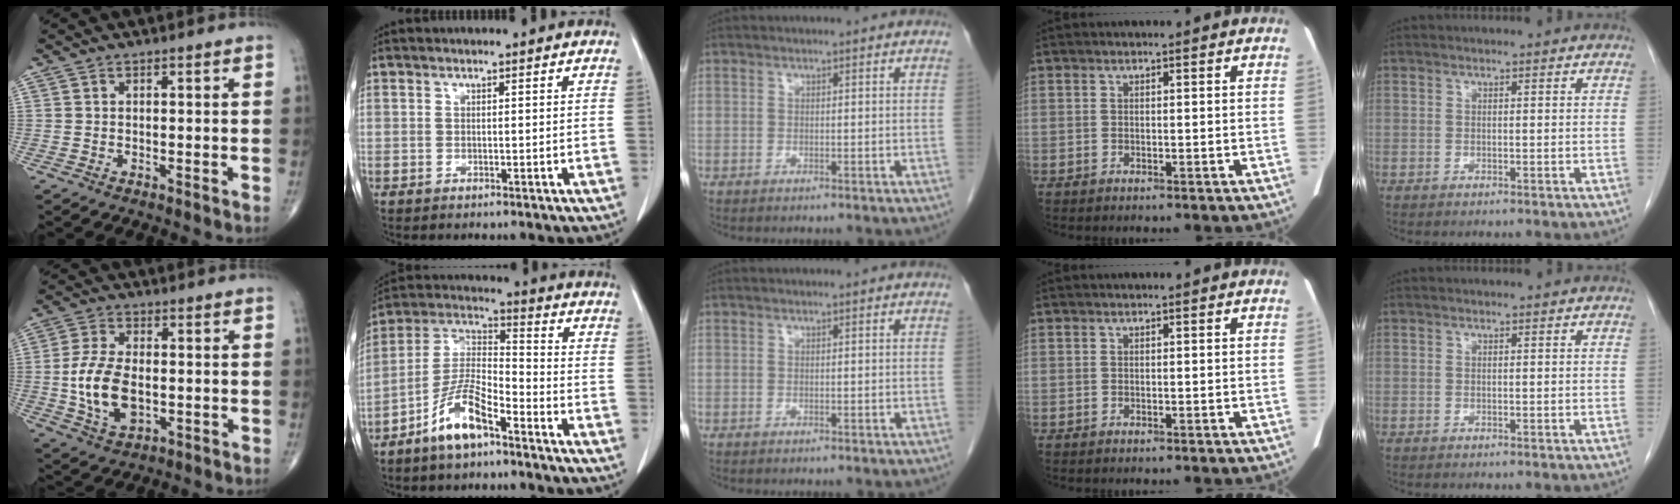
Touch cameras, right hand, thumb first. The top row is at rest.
{"thumb": {"total": 10.9, "force": [-1.3, 6.1, 8.9], "torque": [-0.174, 0.000, -0.022]}, "index": {"total": 10.0, "force": [-6.4, 2.7, 7.2], "torque": [-0.156, -0.001, -0.128]}}